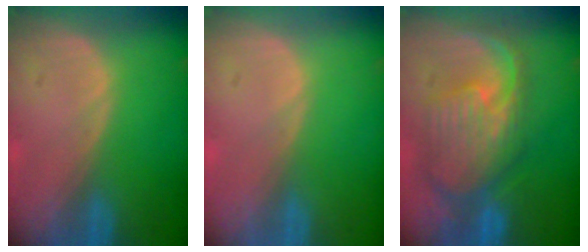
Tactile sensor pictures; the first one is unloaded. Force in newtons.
{"total": 0.0}
{"total": 10.9, "press": 9.6, "slide": 5.1}